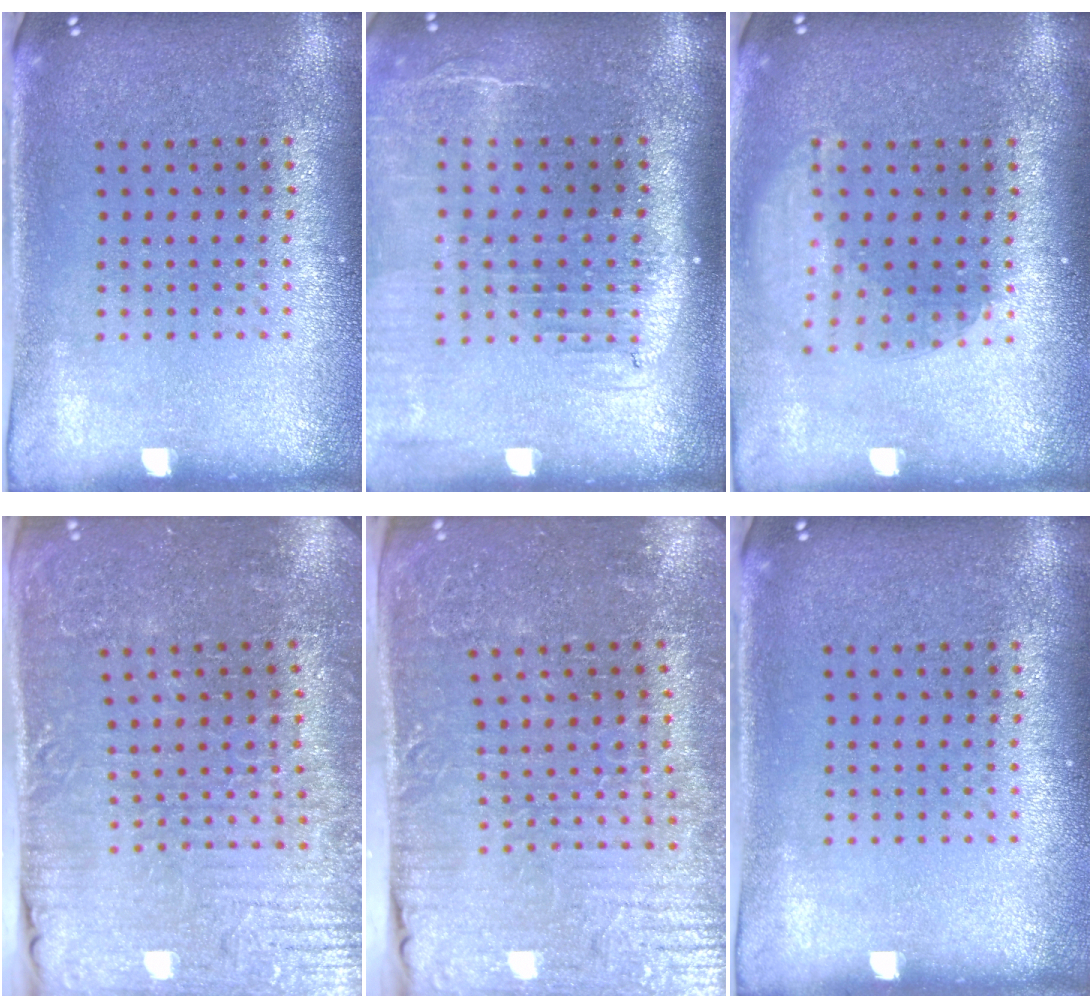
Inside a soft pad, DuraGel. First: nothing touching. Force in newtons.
{"total": 2.1, "press": 1.7, "slide": 1.2}
{"total": 1.6, "press": 1.2, "slide": 1.0}
{"total": 4.0, "press": 4.0, "slide": 0.3}
{"total": 4.4, "press": 4.3, "slide": 0.7}
{"total": 0.0}